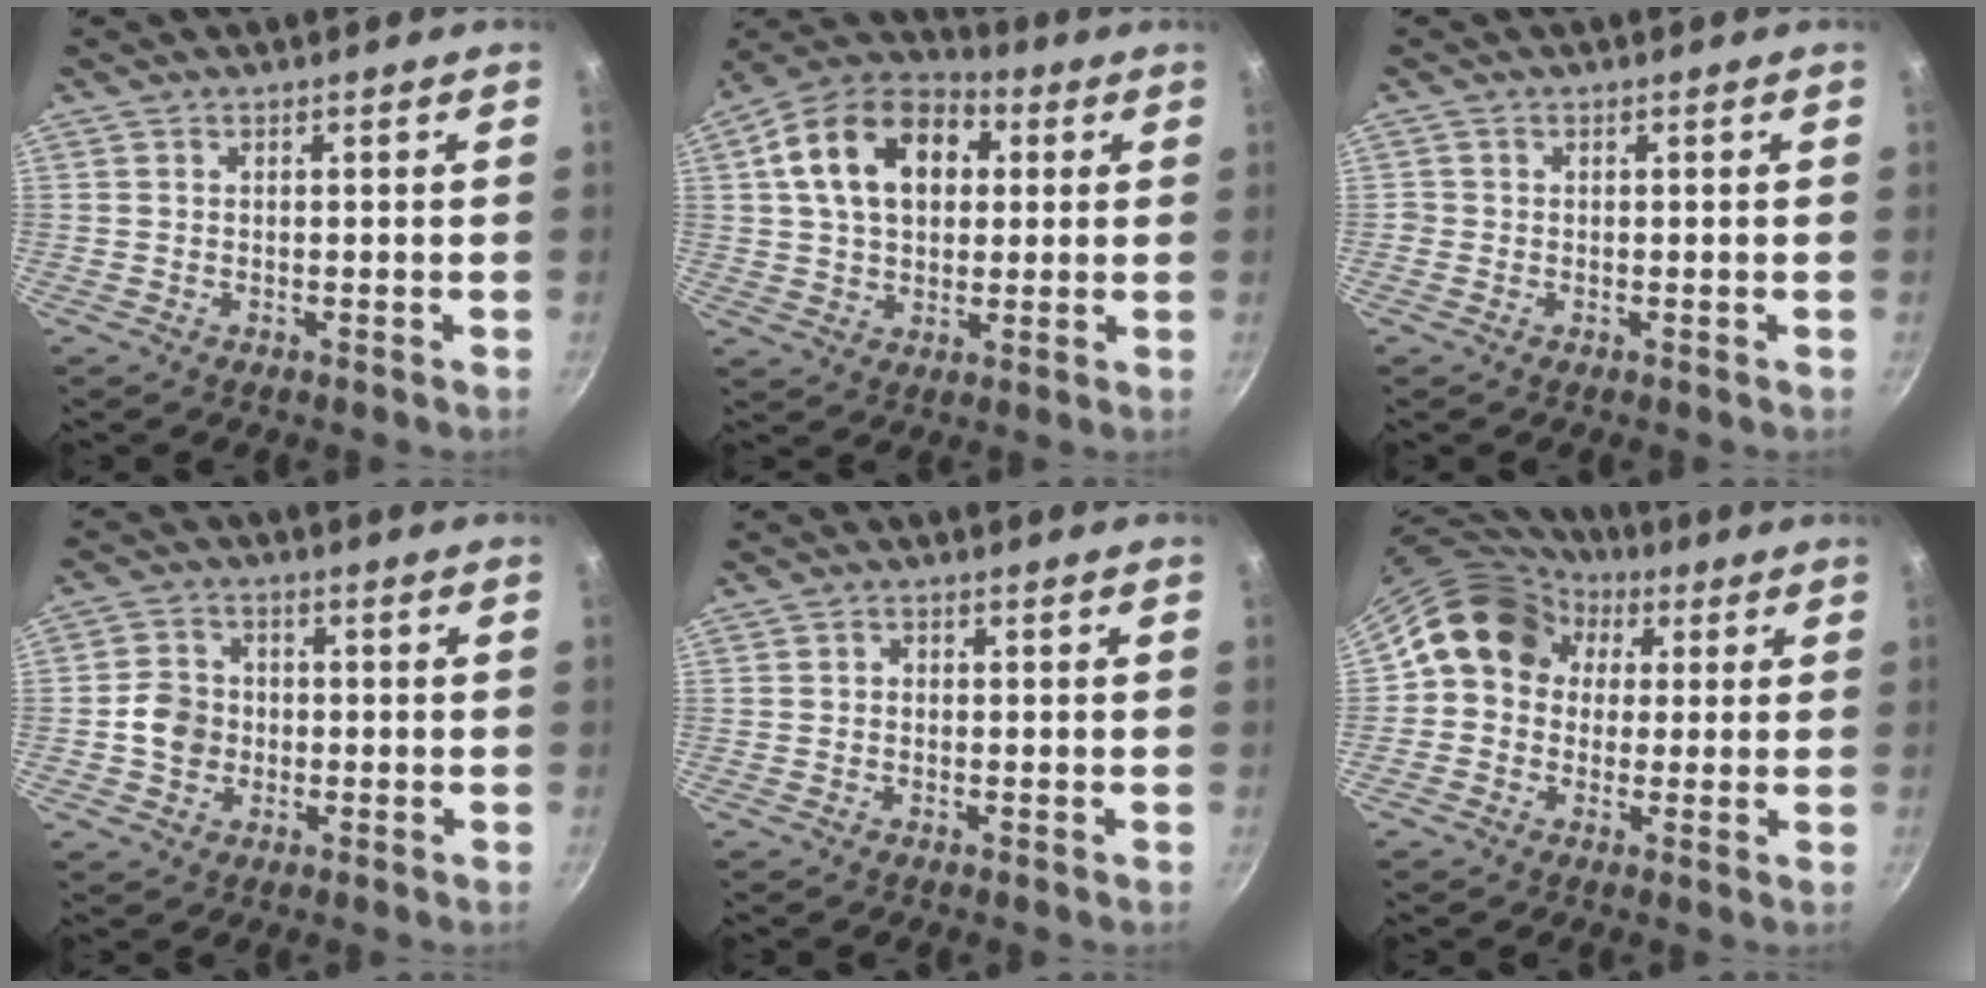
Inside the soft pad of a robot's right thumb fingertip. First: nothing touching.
{"total": 18.1, "force": [4.4, 12.5, 12.3], "torque": [-0.186, 0.023, 0.059]}
{"total": 0.7, "force": [-0.2, 0.7, 0.1], "torque": [-0.001, 0.001, -0.004]}
{"total": 6.2, "force": [-0.9, 5.4, 2.8], "torque": [-0.027, 0.016, -0.025]}
{"total": 1.1, "force": [-0.1, 0.9, 0.6], "torque": [-0.009, 0.006, -0.003]}
{"total": 12.7, "force": [3.3, 10.8, 5.9], "torque": [-0.070, 0.024, 0.036]}